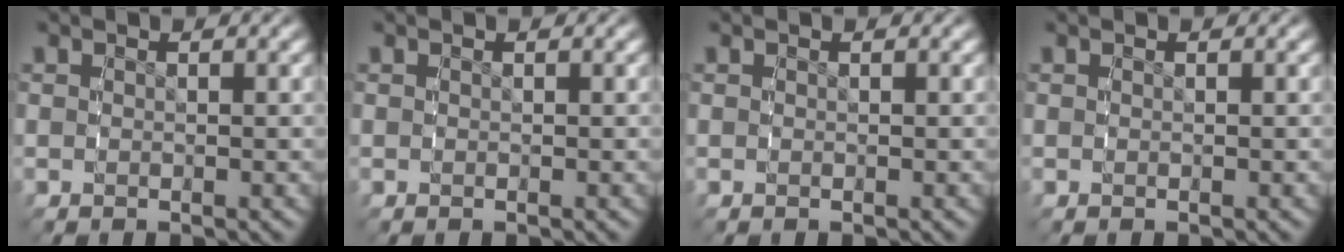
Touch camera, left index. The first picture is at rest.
{"total": 0.0}
{"total": 0.0}
{"total": 0.0}